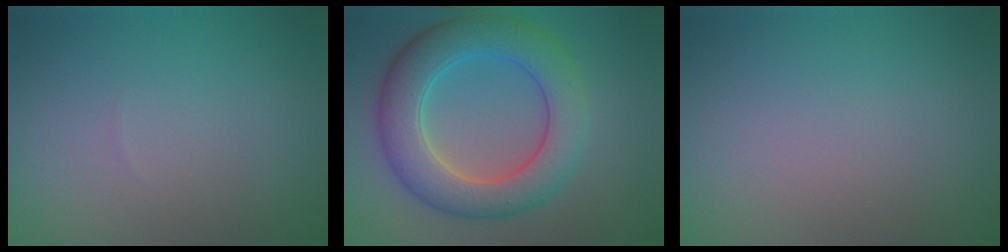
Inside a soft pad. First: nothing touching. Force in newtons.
{"total": 7.3, "press": 7.3, "slide": 0.3}
{"total": 0.0}